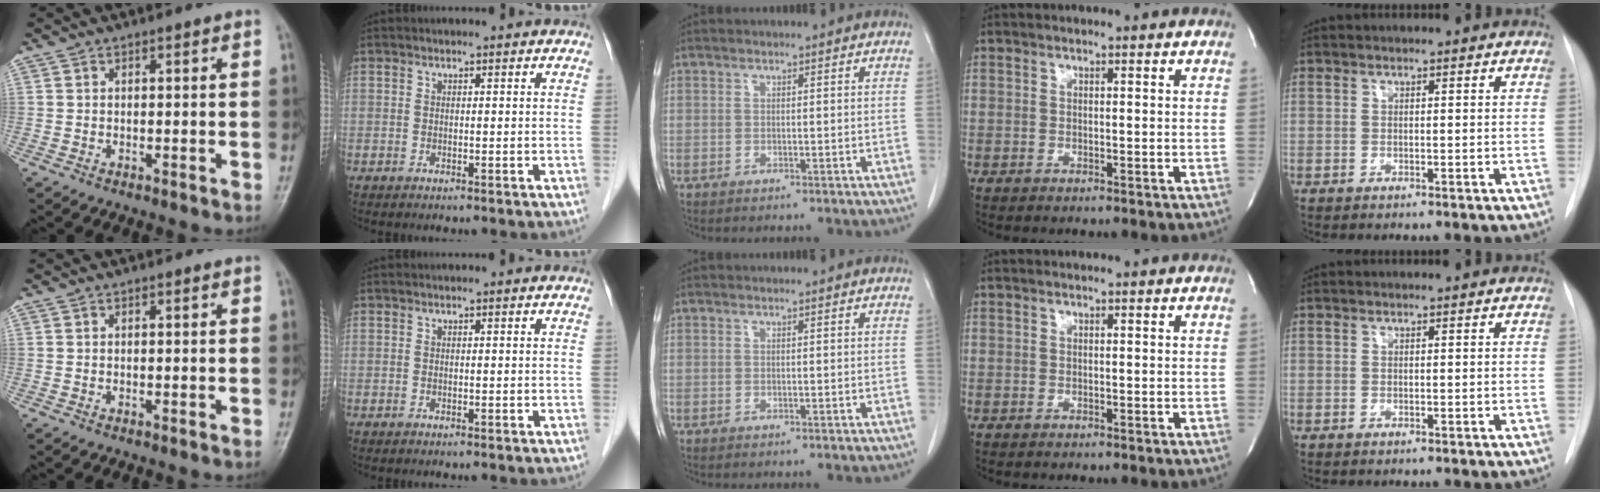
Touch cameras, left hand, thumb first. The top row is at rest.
{}